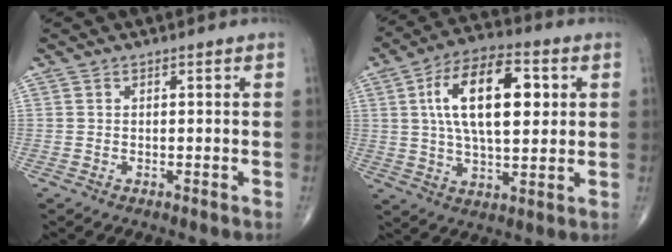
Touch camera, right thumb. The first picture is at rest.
{"total": 17.6, "force": [3.9, 8.3, 15.0], "torque": [-0.241, 0.007, 0.063]}